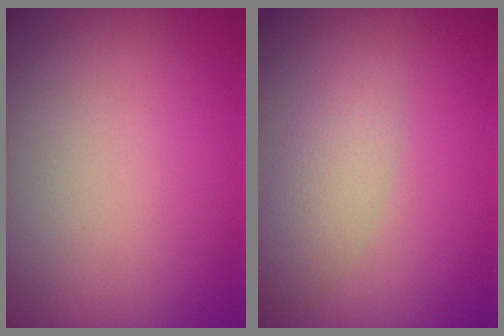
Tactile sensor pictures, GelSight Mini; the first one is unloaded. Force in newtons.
{"total": 2.6, "press": 2.6, "slide": 0.1}